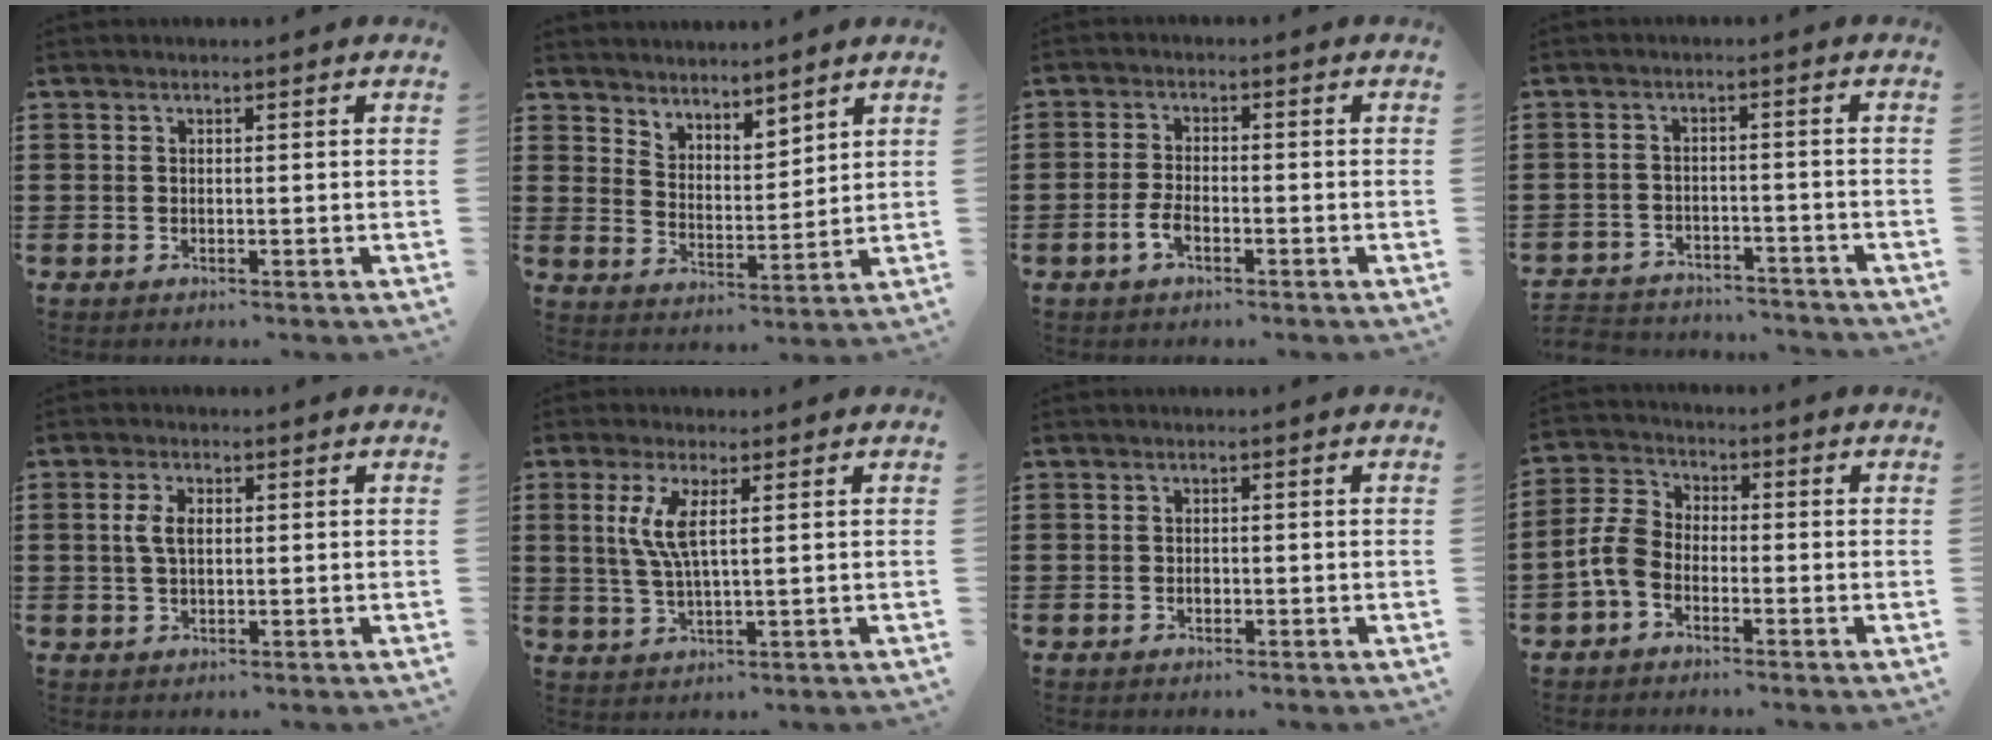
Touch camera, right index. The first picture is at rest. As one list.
[{"total": 4.4, "force": [4.3, 0.7, -0.4], "torque": [-0.010, -0.021, 0.081]}, {"total": 3.1, "force": [-1.4, 1.3, 2.4], "torque": [-0.056, -0.002, -0.030]}, {"total": 3.1, "force": [-3.1, 0.3, -0.1], "torque": [-0.007, -0.001, -0.066]}, {"total": 3.3, "force": [0.4, 1.8, 2.8], "torque": [-0.065, 0.007, 0.003]}, {"total": 5.5, "force": [1.5, 1.2, 5.2], "torque": [-0.120, -0.005, 0.019]}, {"total": 0.9, "force": [-0.2, 0.7, 0.4], "torque": [-0.009, 0.001, -0.004]}, {"total": 5.5, "force": [-2.4, 3.5, 3.5], "torque": [-0.107, -0.001, -0.056]}]